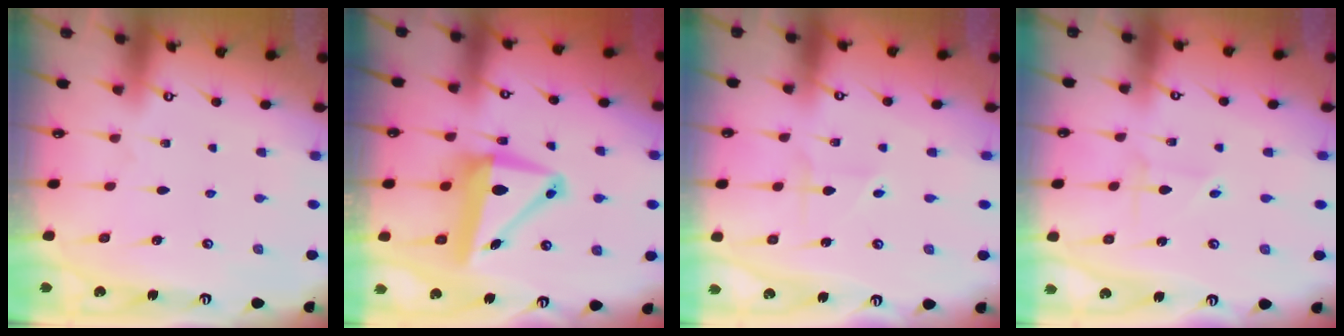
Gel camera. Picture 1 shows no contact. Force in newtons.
{"total": 9.8, "press": 9.6, "slide": 1.8}
{"total": 2.9, "press": 2.9, "slide": 0.3}
{"total": 1.7, "press": 1.7, "slide": 0.1}